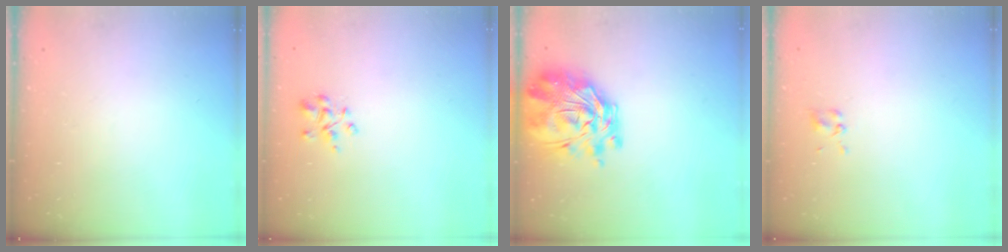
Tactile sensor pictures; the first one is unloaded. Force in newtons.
{"total": 3.5, "press": 3.4, "slide": 0.6}
{"total": 7.7, "press": 7.0, "slide": 3.2}
{"total": 1.8, "press": 1.6, "slide": 0.8}